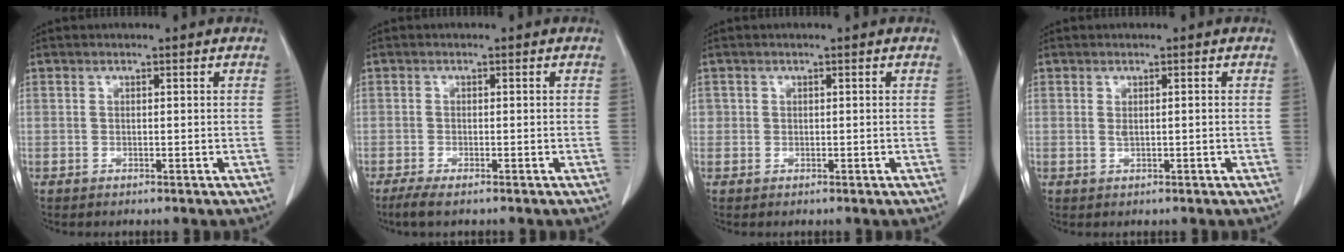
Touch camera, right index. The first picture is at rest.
{"total": 2.8, "force": [-2.1, 0.5, 1.9], "torque": [-0.038, -0.009, -0.035]}
{"total": 0.8, "force": [0.1, 0.8, 0.1], "torque": [0.008, 0.003, -0.001]}
{"total": 1.1, "force": [0.1, 0.2, 1.0], "torque": [-0.022, -0.001, 0.005]}